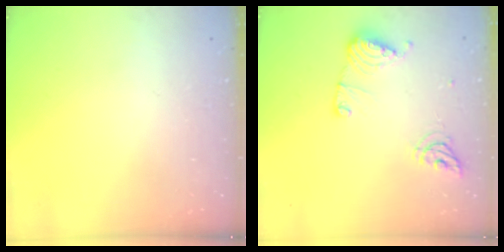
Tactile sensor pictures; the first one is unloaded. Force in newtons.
{"total": 11.3, "press": 11.2, "slide": 0.9}